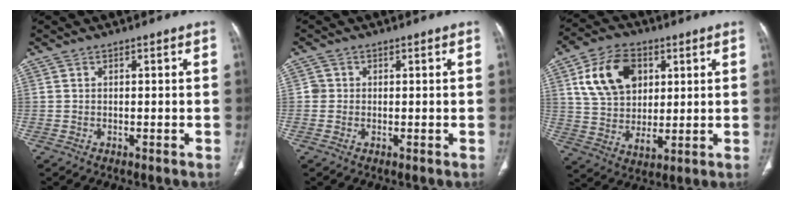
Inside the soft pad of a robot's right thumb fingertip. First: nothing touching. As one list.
[{"total": 1.4, "force": [0.0, 1.4, 0.2], "torque": [0.005, 0.004, -0.001]}, {"total": 14.3, "force": [5.0, 9.5, 9.5], "torque": [-0.148, -0.015, 0.096]}]